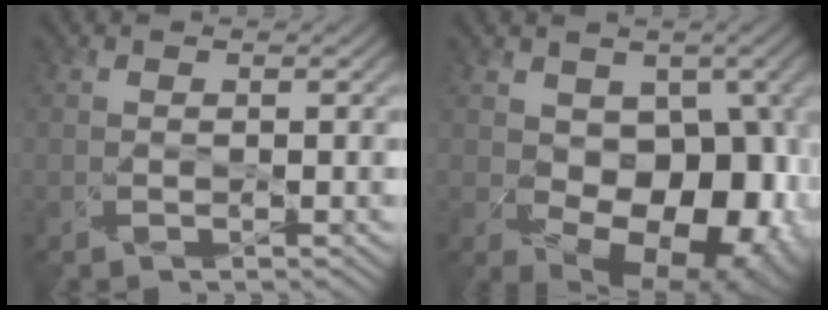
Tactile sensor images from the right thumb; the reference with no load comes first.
{"total": 15.8, "force": [-3.2, 10.9, 11.0], "torque": [-0.131, -0.048, -0.011]}